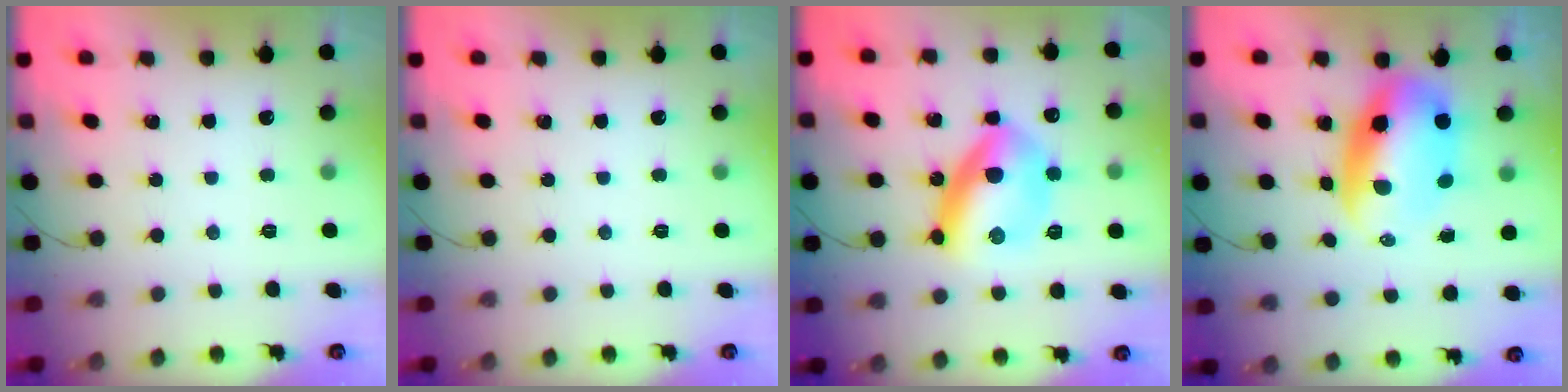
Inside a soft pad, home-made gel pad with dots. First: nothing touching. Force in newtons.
{"total": 0.0}
{"total": 15.1, "press": 15.1, "slide": 0.8}
{"total": 10.5, "press": 10.1, "slide": 2.8}